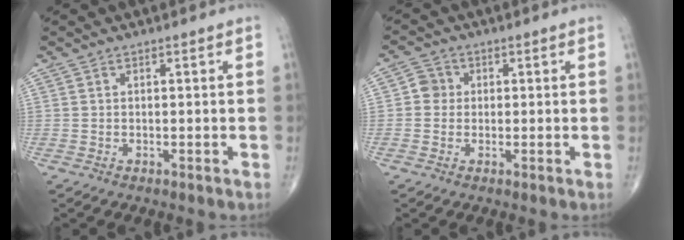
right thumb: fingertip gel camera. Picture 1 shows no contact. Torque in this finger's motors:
{"motor_torque": [-0.19, 0.31, -0.07, 0.10, 0.04]}